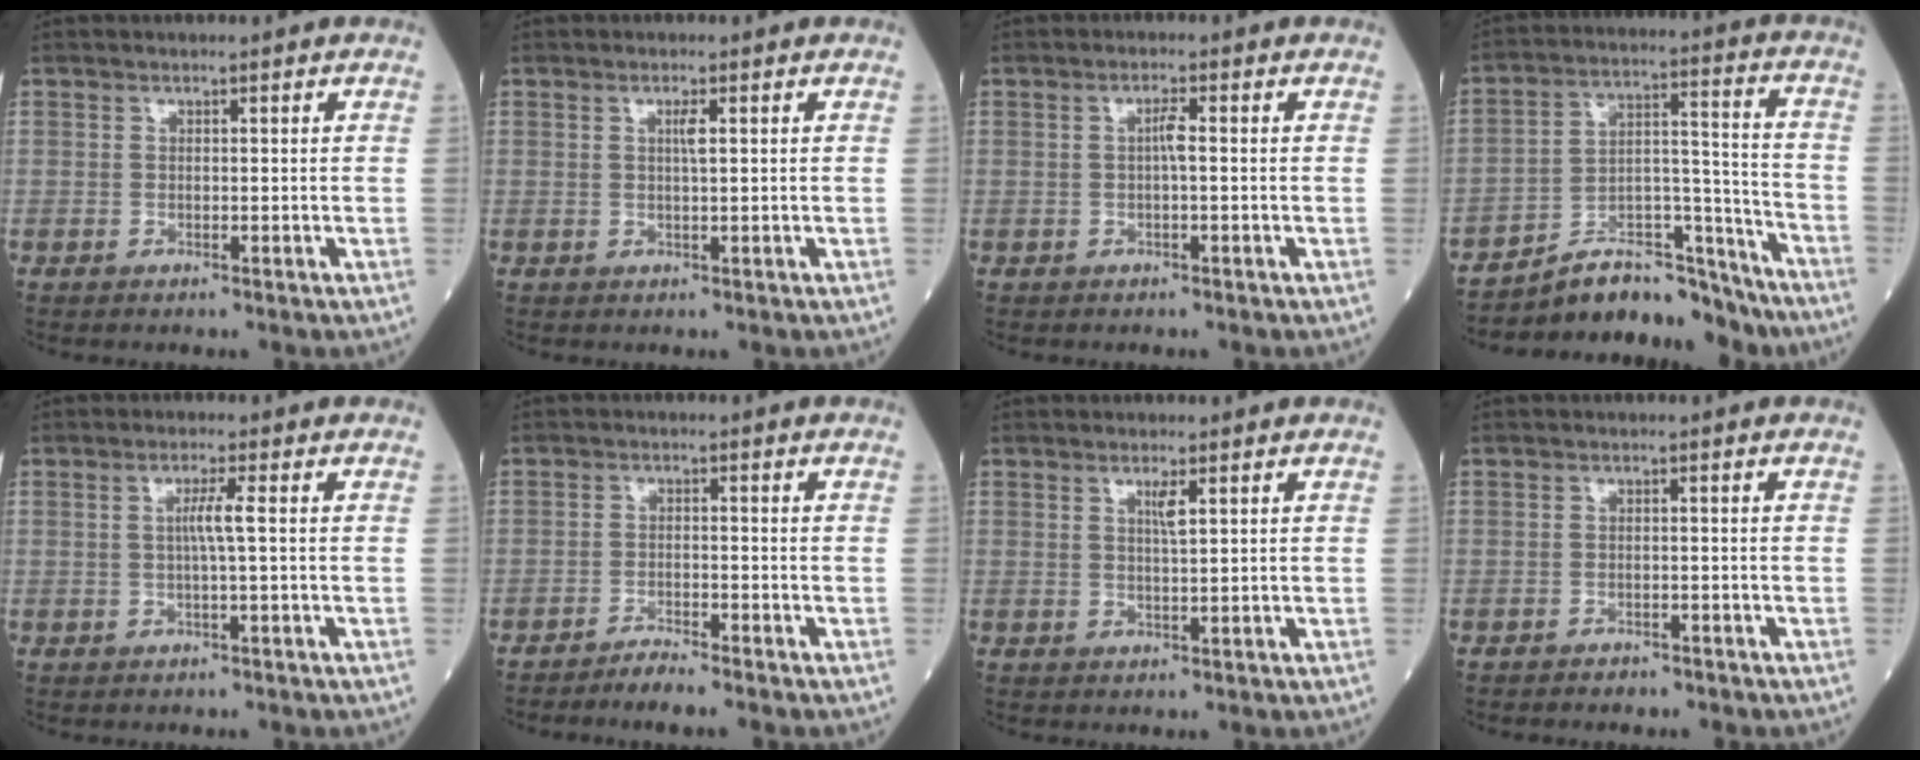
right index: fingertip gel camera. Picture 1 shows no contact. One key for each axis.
{"total": 1.5, "fx": 0.4, "fy": -0.1, "fz": 1.4, "tx": -0.027, "ty": 0.000, "tz": 0.006}
{"total": 1.8, "fx": 0.0, "fy": 0.1, "fz": 1.8, "tx": -0.033, "ty": 0.003, "tz": -0.001}
{"total": 14.7, "fx": -13.4, "fy": 4.4, "fz": 3.8, "tx": -0.053, "ty": 0.053, "tz": -0.216}
{"total": 2.7, "fx": 0.1, "fy": -0.5, "fz": 2.6, "tx": -0.050, "ty": 0.001, "tz": 0.001}
{"total": 2.7, "fx": -2.5, "fy": -0.5, "fz": 0.8, "tx": -0.020, "ty": -0.007, "tz": -0.050}
{"total": 2.0, "fx": 0.9, "fy": -0.1, "fz": 1.8, "tx": -0.035, "ty": -0.003, "tz": 0.016}
{"total": 2.5, "fx": -2.2, "fy": 1.0, "fz": 0.6, "tx": -0.014, "ty": 0.001, "tz": -0.024}